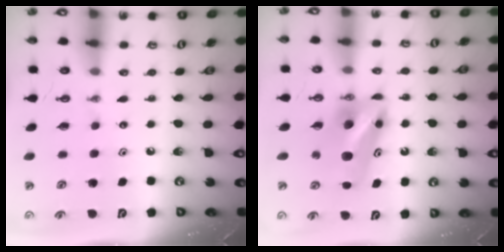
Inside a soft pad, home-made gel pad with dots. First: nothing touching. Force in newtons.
{"total": 8.7, "press": 7.8, "slide": 3.8}